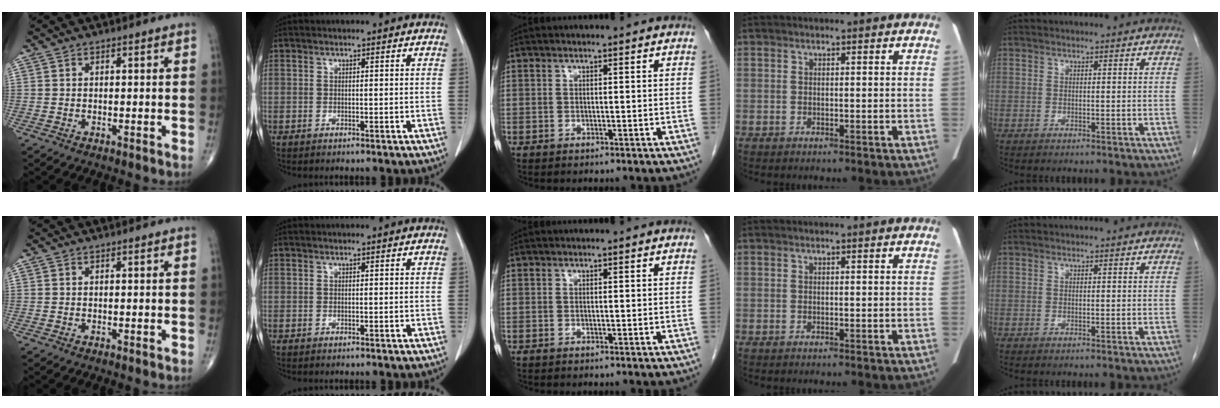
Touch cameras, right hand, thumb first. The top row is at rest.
{}